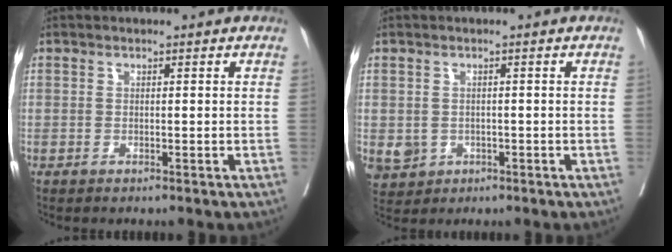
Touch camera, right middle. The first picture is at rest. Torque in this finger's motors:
{"motor_torque": [0.17, -0.22, 0.02, 0.00]}